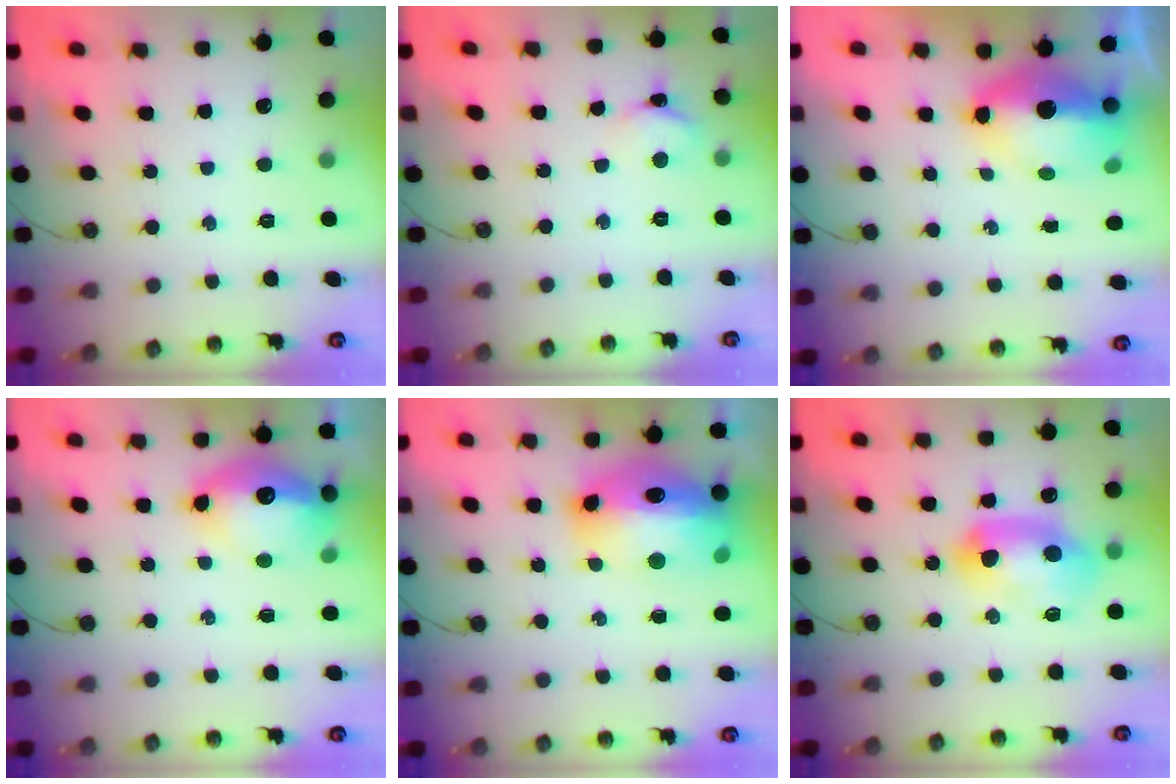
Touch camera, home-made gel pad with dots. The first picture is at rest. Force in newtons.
{"total": 3.6, "press": 3.6, "slide": 0.2}
{"total": 12.1, "press": 12.1, "slide": 1.2}
{"total": 14.1, "press": 14.1, "slide": 1.3}
{"total": 22.5, "press": 20.0, "slide": 10.4}
{"total": 14.8, "press": 14.8, "slide": 0.8}